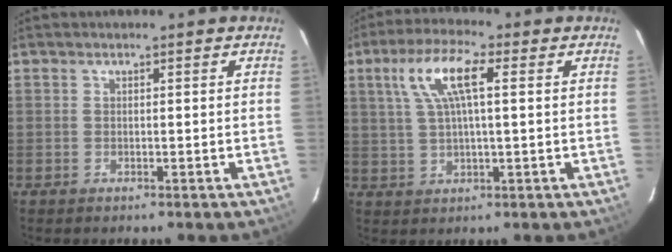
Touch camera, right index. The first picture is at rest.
{"total": 9.3, "force": [2.9, 2.4, 8.5], "torque": [-0.165, 0.018, 0.056]}